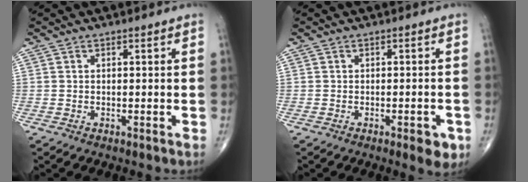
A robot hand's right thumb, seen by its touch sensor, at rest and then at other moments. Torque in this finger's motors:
{"motor_torque": [0.78, 1.02, 0.32, -0.48, 0.13]}